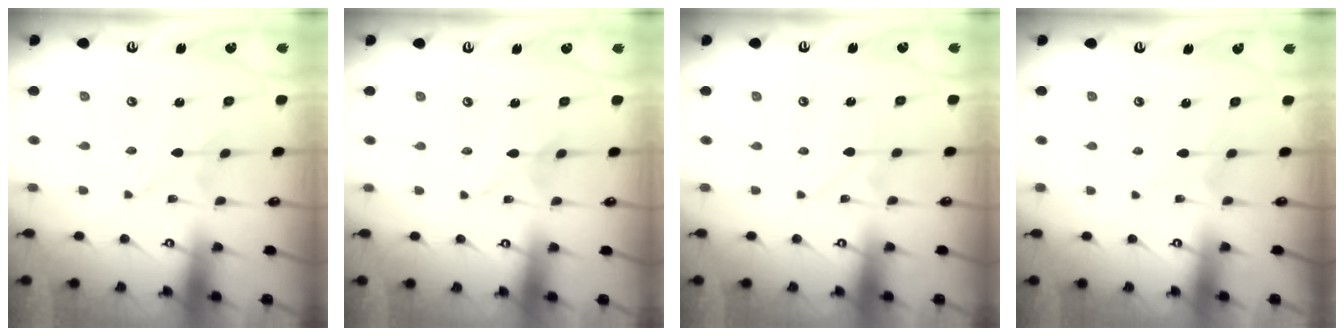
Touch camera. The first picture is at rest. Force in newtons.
{"total": 1.9, "press": 1.9, "slide": 0.3}
{"total": 1.2, "press": 1.2, "slide": 0.1}
{"total": 1.6, "press": 1.5, "slide": 0.3}